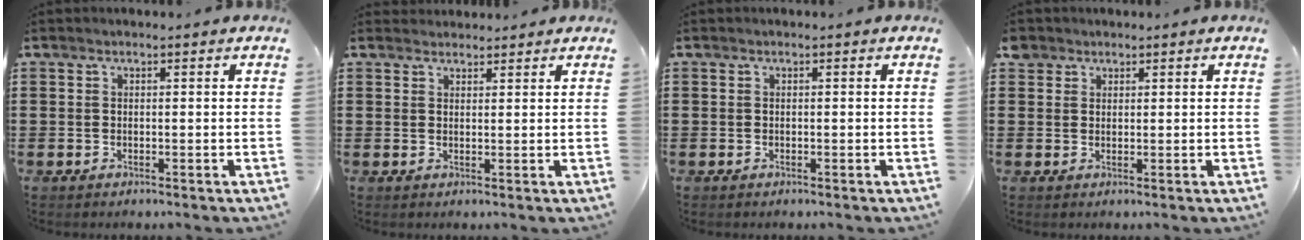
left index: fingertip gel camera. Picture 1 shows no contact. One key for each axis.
{"total": 1.8, "fx": 1.7, "fy": 0.4, "fz": 0.0, "tx": -0.004, "ty": 0.001, "tz": 0.034}
{"total": 0.0}
{"total": 2.2, "fx": 1.6, "fy": 1.5, "fz": 0.1, "tx": -0.010, "ty": 0.007, "tz": 0.032}